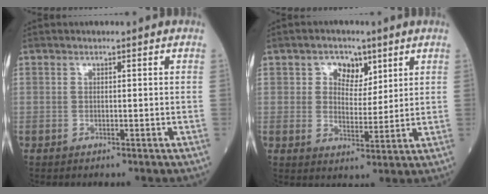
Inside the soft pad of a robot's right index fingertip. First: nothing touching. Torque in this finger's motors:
{"motor_torque": [0.51, 0.50, 0.06, 0.02]}